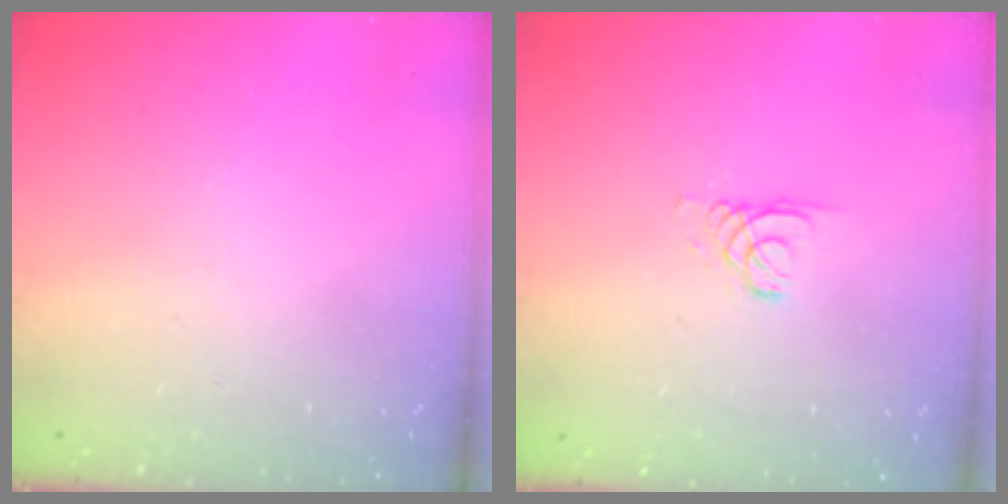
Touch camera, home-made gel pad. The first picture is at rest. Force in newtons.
{"total": 1.3, "press": 1.3, "slide": 0.1}